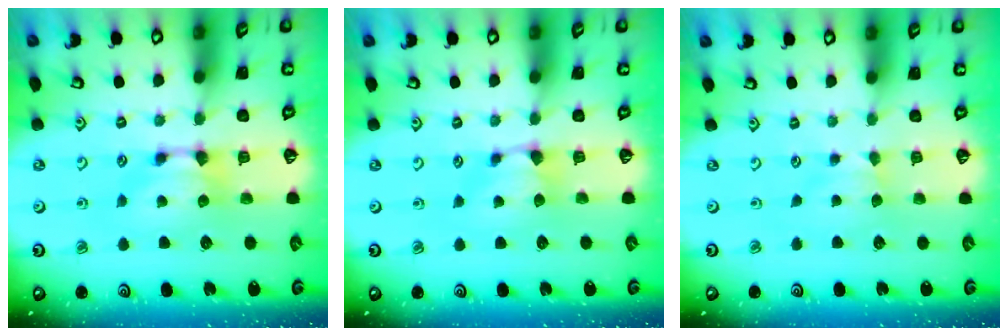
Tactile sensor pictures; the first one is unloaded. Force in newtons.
{"total": 0.9, "press": 0.4, "slide": 0.8}
{"total": 1.7, "press": 1.6, "slide": 0.5}